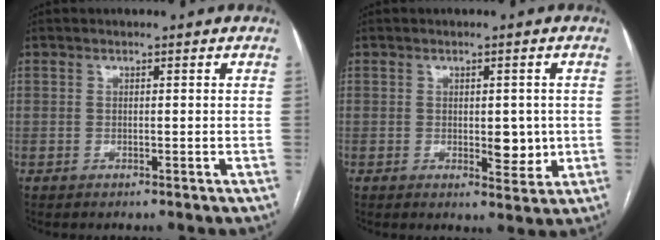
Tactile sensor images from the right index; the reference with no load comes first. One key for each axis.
{"total": 4.4, "fx": -0.3, "fy": 2.0, "fz": 3.9, "tx": -0.049, "ty": -0.006, "tz": 0.003}